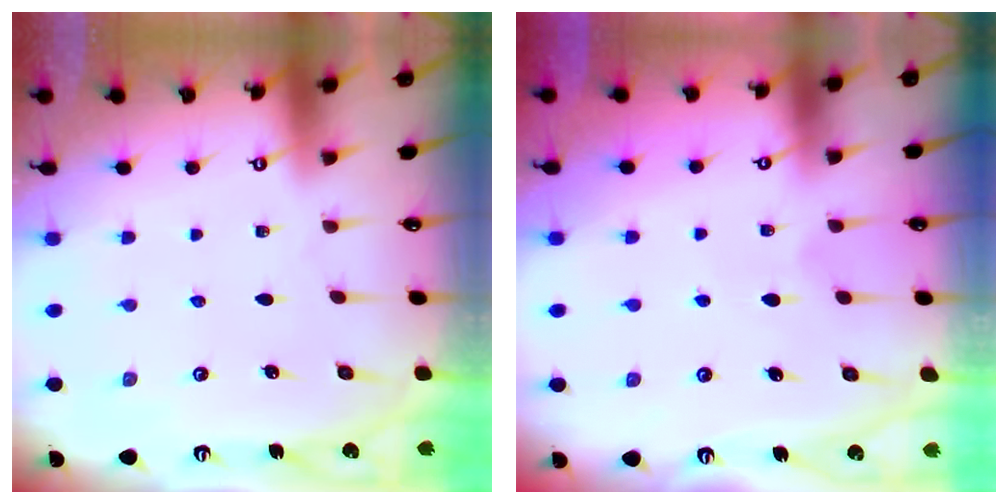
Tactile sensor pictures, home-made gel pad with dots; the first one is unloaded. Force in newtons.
{"total": 5.5, "press": 5.5, "slide": 0.2}